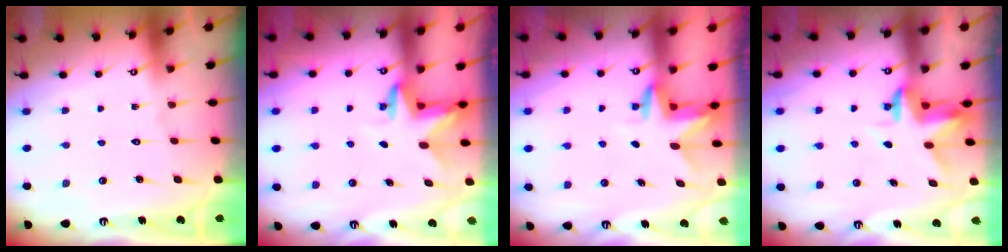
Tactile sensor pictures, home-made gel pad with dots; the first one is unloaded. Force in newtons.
{"total": 3.3, "press": 3.3, "slide": 0.2}
{"total": 3.0, "press": 3.0, "slide": 0.3}
{"total": 3.3, "press": 3.3, "slide": 0.4}